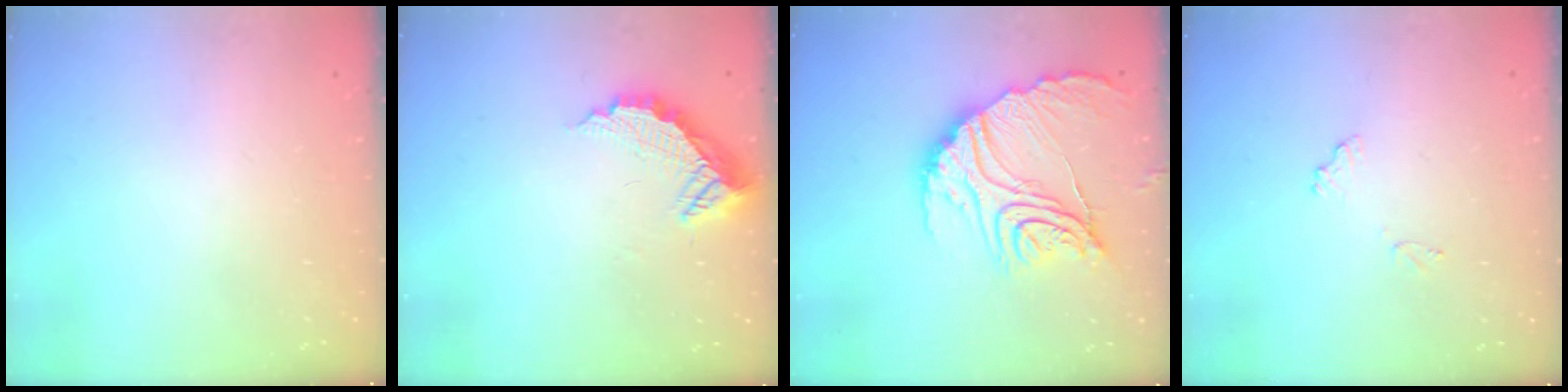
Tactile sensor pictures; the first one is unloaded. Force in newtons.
{"total": 9.0, "press": 9.0, "slide": 0.7}
{"total": 22.6, "press": 22.5, "slide": 2.3}
{"total": 7.7, "press": 7.7, "slide": 0.5}